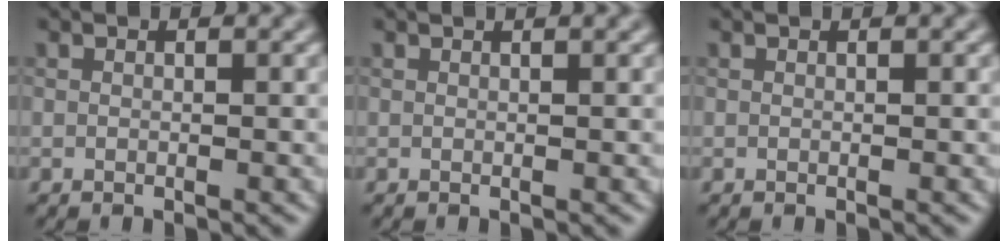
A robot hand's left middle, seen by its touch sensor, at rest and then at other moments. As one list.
[{"total": 0.9, "force": [0.7, 0.3, 0.5], "torque": [-0.003, -0.001, 0.003]}, {"total": 0.0}]